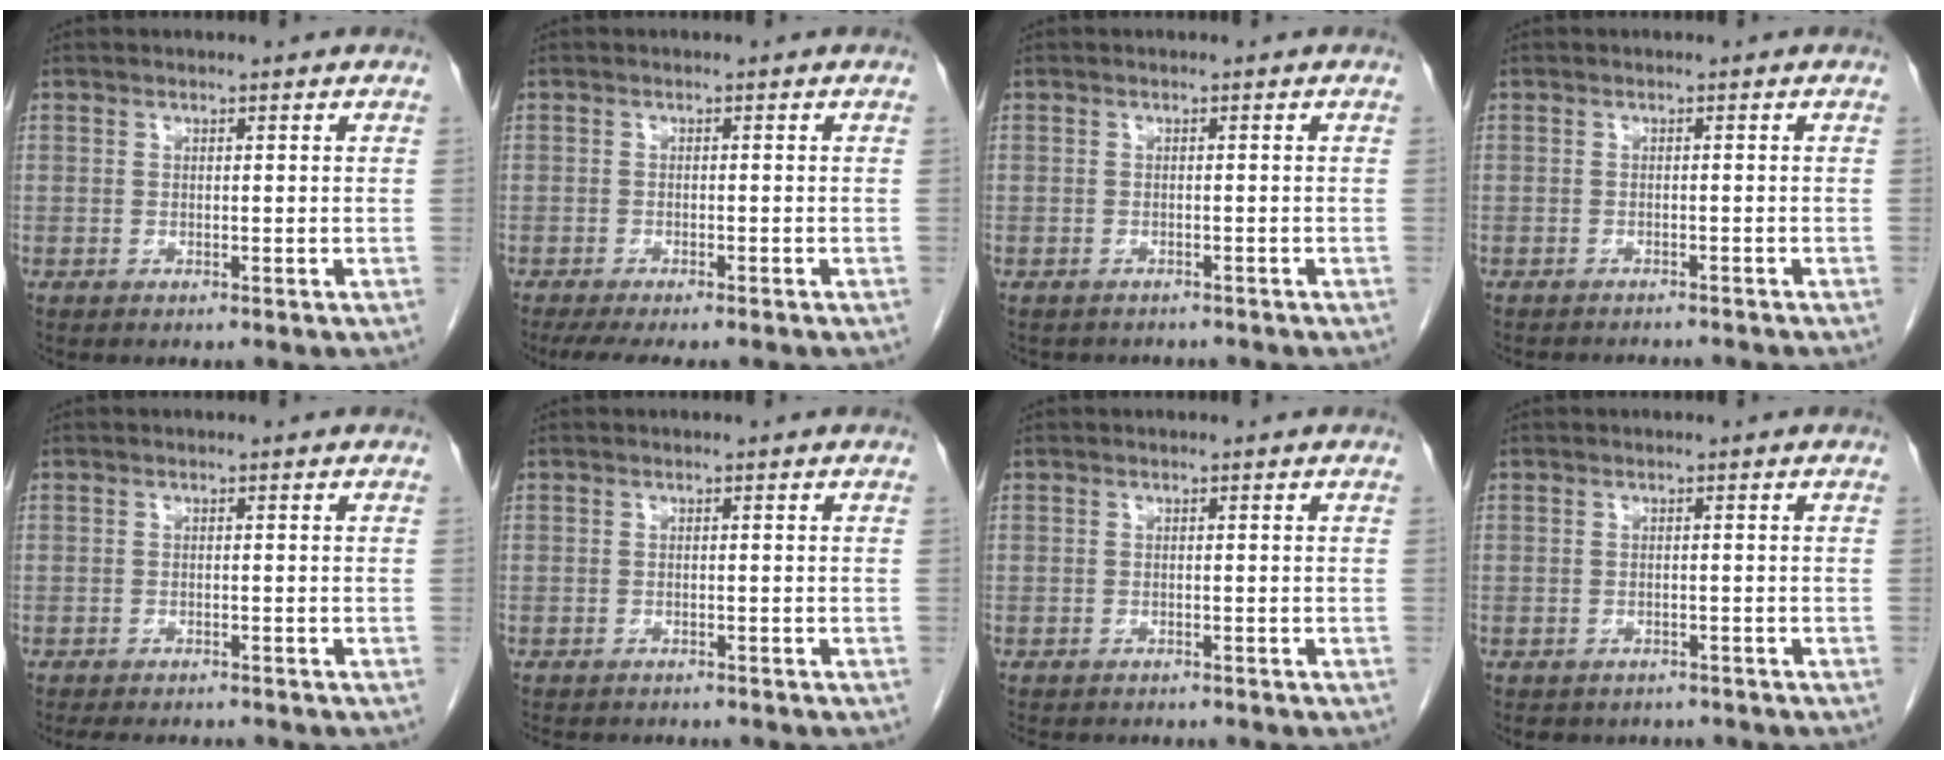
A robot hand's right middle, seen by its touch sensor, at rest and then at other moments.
{"total": 7.8, "force": [-6.4, 1.6, 4.1], "torque": [-0.055, -0.009, -0.096]}
{"total": 3.9, "force": [-3.5, 1.5, 0.7], "torque": [-0.012, 0.000, -0.041]}
{"total": 6.0, "force": [-5.7, 0.9, 1.6], "torque": [-0.016, -0.005, -0.070]}
{"total": 6.8, "force": [-6.2, 1.6, 2.3], "torque": [-0.028, -0.006, -0.084]}
{"total": 6.7, "force": [-6.0, 1.9, 2.2], "torque": [-0.029, -0.002, -0.079]}
{"total": 6.3, "force": [-5.6, 1.9, 2.2], "torque": [-0.027, -0.001, -0.073]}
{"total": 5.0, "force": [-4.4, 2.3, 0.6], "torque": [-0.006, 0.005, -0.050]}